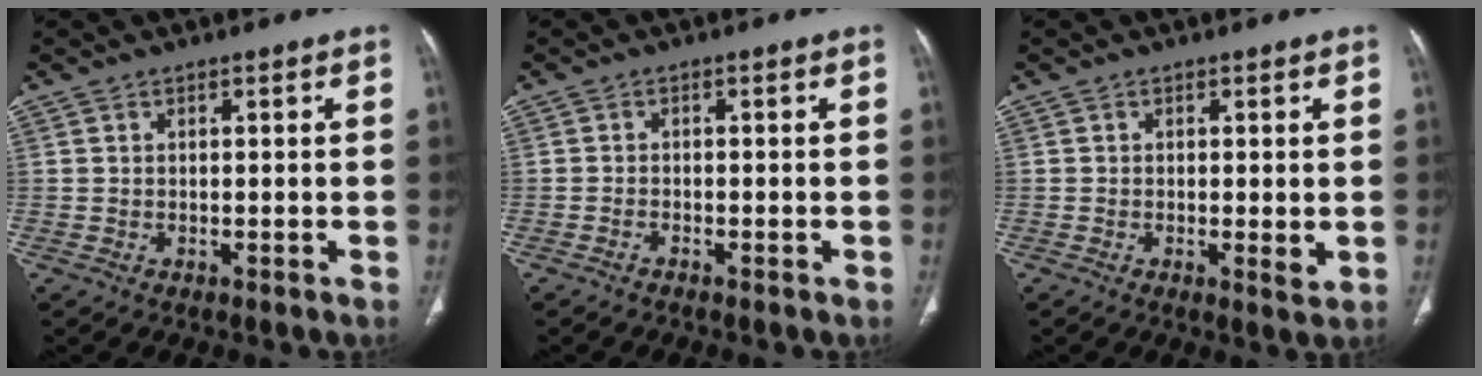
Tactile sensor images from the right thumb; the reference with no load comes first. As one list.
[{"total": 0.8, "force": [-0.7, 0.2, 0.3], "torque": [-0.008, 0.004, -0.013]}, {"total": 2.5, "force": [-0.3, 0.8, 2.4], "torque": [-0.039, -0.009, -0.004]}]